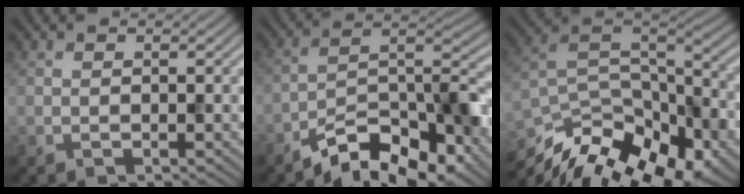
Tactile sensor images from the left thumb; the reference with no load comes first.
{"total": 11.2, "force": [-8.0, 3.5, 6.9], "torque": [-0.098, 0.007, -0.158]}
{"total": 16.2, "force": [-11.6, 6.6, 9.3], "torque": [-0.212, -0.031, -0.181]}